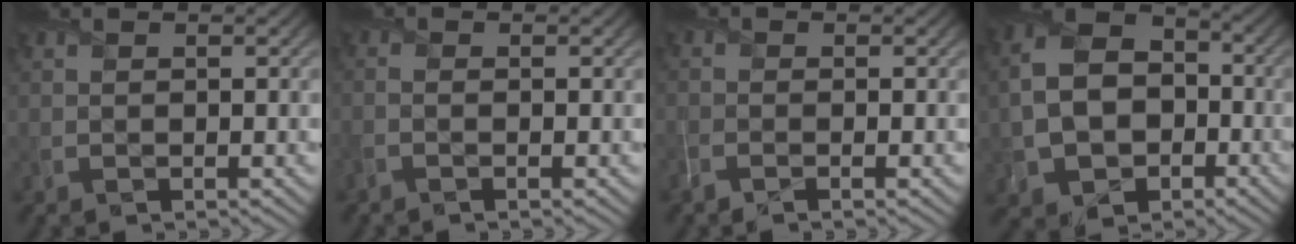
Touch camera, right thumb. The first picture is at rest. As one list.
[{"total": 1.2, "force": [-0.8, 0.2, 0.9], "torque": [-0.022, -0.004, -0.024]}, {"total": 1.7, "force": [-1.2, 0.4, 1.1], "torque": [-0.029, -0.008, -0.032]}, {"total": 11.7, "force": [-2.5, 8.8, 7.2], "torque": [-0.167, -0.025, -0.049]}]